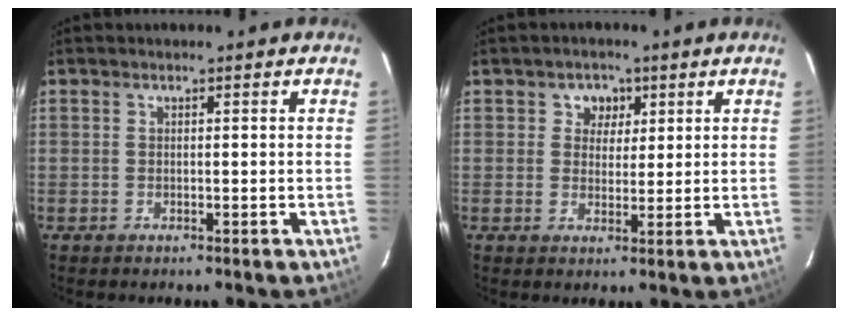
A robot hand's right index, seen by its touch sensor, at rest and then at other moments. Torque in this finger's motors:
{"motor_torque": [0.02, -0.01, 0.02, 0.02]}